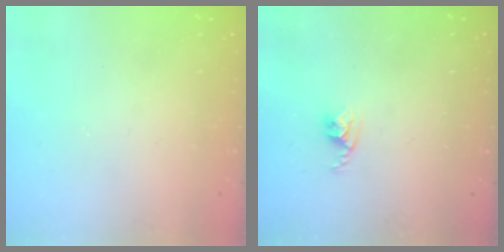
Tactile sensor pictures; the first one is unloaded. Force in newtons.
{"total": 2.5, "press": 2.5, "slide": 0.4}